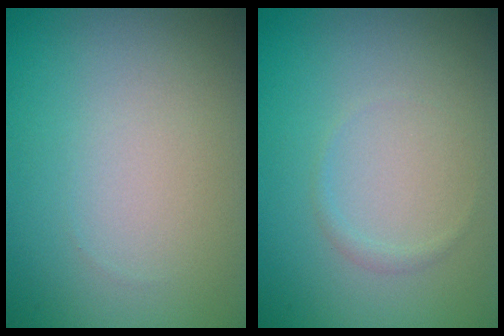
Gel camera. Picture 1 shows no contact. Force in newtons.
{"total": 0.6, "press": 0.6, "slide": 0.0}